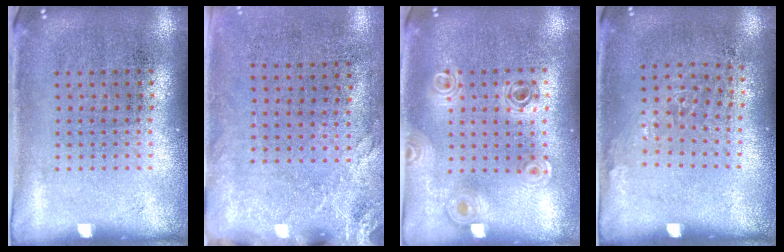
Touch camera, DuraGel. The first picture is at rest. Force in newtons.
{"total": 2.6, "press": 2.0, "slide": 1.6}
{"total": 1.0, "press": 1.0, "slide": 0.2}
{"total": 1.0, "press": 0.8, "slide": 0.6}